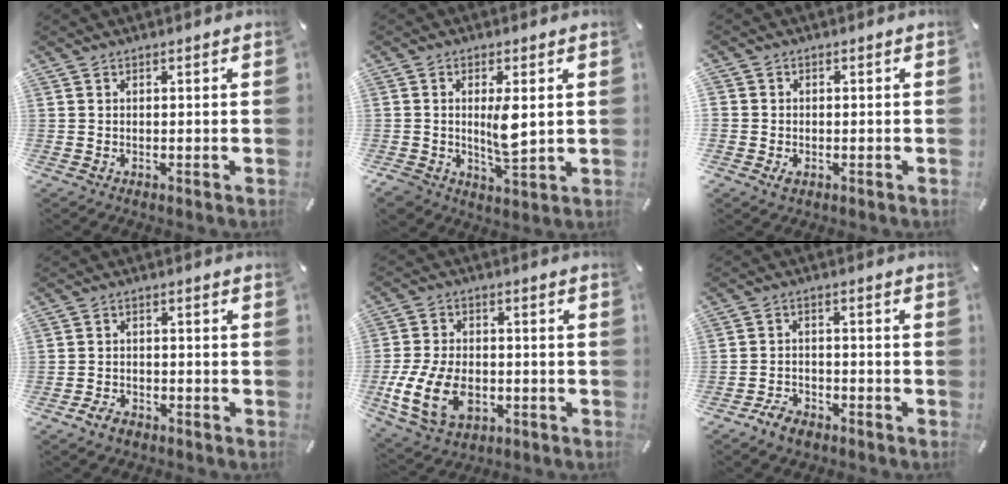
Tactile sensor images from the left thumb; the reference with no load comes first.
{"total": 7.3, "force": [0.8, 3.7, 6.3], "torque": [-0.116, -0.008, 0.012]}
{"total": 3.6, "force": [-0.5, 3.5, 0.4], "torque": [0.009, 0.004, -0.010]}
{"total": 3.5, "force": [-2.5, 2.0, 1.4], "torque": [-0.036, 0.010, -0.051]}
{"total": 13.7, "force": [-3.9, 9.4, 9.2], "torque": [-0.203, 0.003, -0.070]}
{"total": 4.8, "force": [-3.8, 2.6, 1.5], "torque": [-0.025, 0.023, -0.071]}